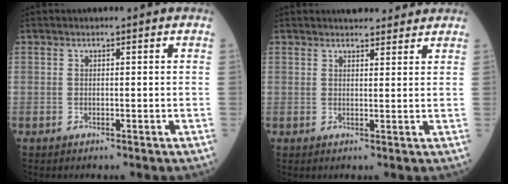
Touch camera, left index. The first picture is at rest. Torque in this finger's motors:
{"motor_torque": [0.00, -0.21, 0.00, 0.02]}